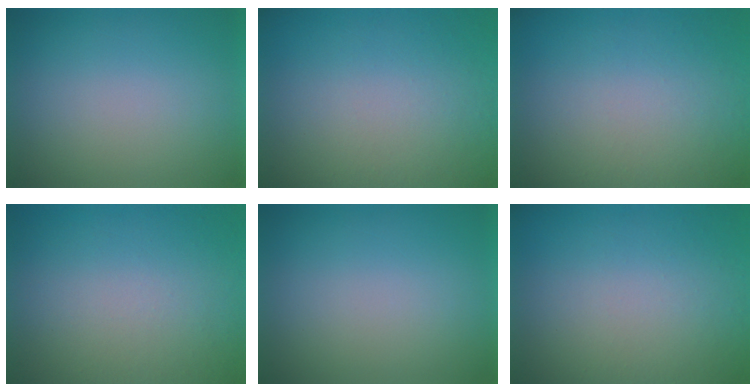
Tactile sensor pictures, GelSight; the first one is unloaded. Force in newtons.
{"total": 5.0}
{"total": 5.0}
{"total": 8.3}
{"total": 0.0}
{"total": 5.0}